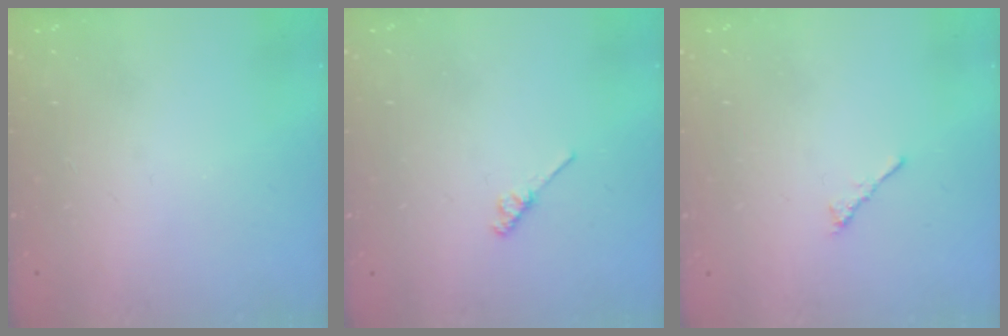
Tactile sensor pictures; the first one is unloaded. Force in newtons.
{"total": 2.7, "press": 2.7, "slide": 0.4}
{"total": 2.3, "press": 2.2, "slide": 0.6}